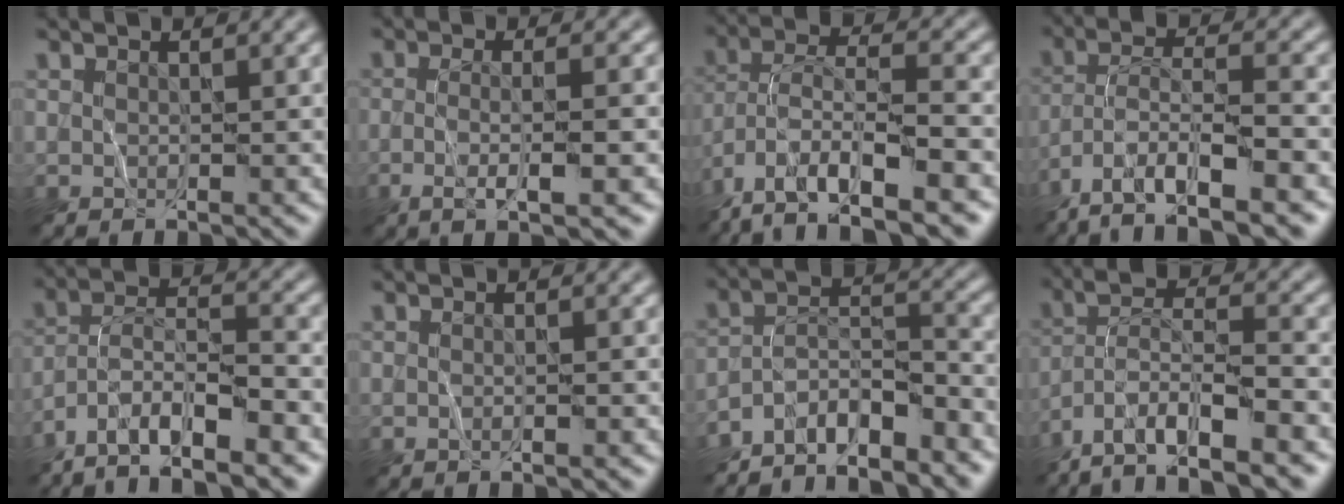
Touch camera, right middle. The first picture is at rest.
{"total": 4.7, "force": [-0.9, 1.2, 4.4], "torque": [-0.070, -0.001, -0.018]}
{"total": 12.3, "force": [-7.7, 4.1, 8.6], "torque": [-0.161, 0.008, -0.132]}
{"total": 11.3, "force": [-7.7, 3.1, 7.6], "torque": [-0.137, 0.006, -0.135]}
{"total": 10.6, "force": [-8.1, 2.9, 6.3], "torque": [-0.096, 0.006, -0.135]}
{"total": 0.9, "force": [0.0, 0.3, 0.9], "torque": [-0.006, -0.004, -0.009]}
{"total": 7.6, "force": [-6.5, 1.8, 3.5], "torque": [-0.054, 0.009, -0.116]}
{"total": 11.7, "force": [-8.8, 3.3, 7.1], "torque": [-0.118, 0.003, -0.142]}